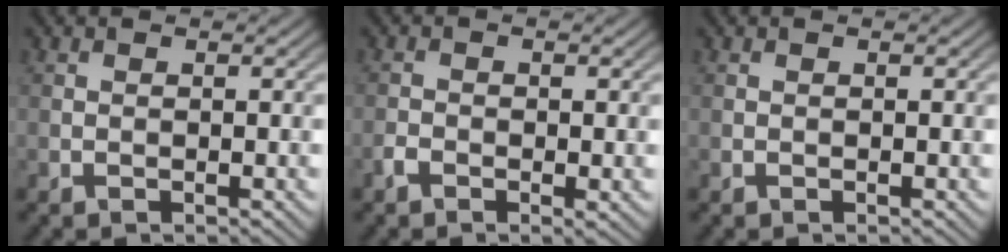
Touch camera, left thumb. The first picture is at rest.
{"total": 2.1, "force": [-1.0, 1.0, 1.5], "torque": [-0.030, -0.002, -0.022]}
{"total": 0.0}